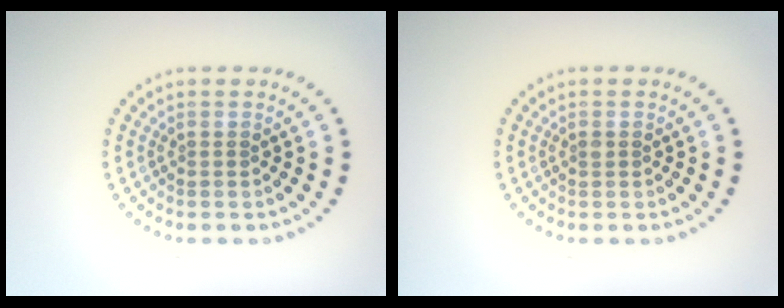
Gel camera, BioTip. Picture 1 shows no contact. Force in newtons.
{"total": 0.5, "press": 0.5, "slide": 0.1}